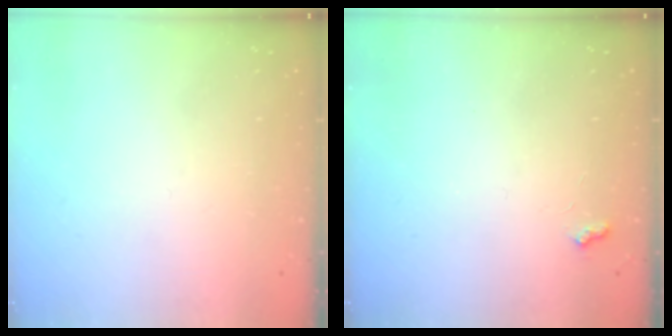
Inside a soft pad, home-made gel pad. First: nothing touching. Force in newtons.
{"total": 3.4, "press": 3.4, "slide": 0.5}